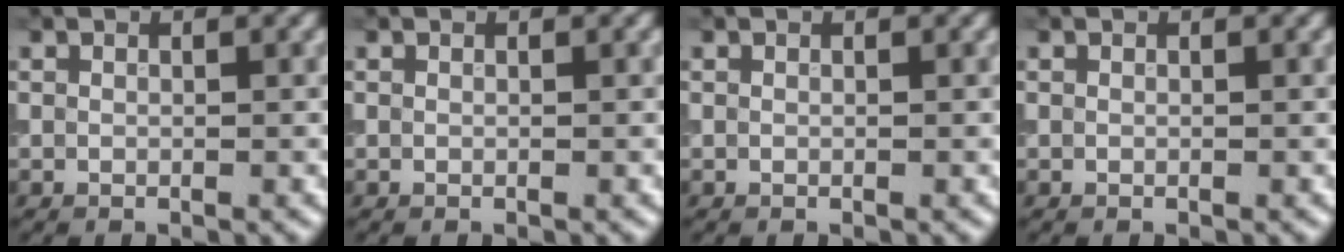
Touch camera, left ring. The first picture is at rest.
{"total": 0.0}
{"total": 0.0}
{"total": 0.0}